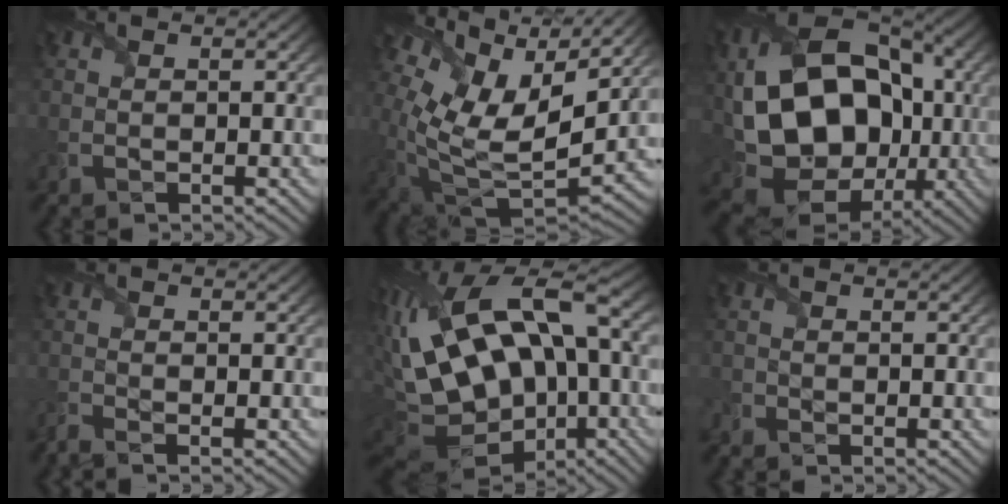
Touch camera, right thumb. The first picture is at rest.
{"total": 15.2, "force": [7.4, 7.3, 11.1], "torque": [-0.255, 0.016, 0.135]}
{"total": 19.1, "force": [-0.3, 14.0, 13.0], "torque": [-0.250, -0.027, 0.015]}
{"total": 1.7, "force": [-1.5, 0.1, 0.7], "torque": [-0.020, -0.011, -0.042]}
{"total": 21.9, "force": [0.4, 12.6, 18.0], "torque": [-0.367, -0.016, 0.024]}
{"total": 1.1, "force": [-0.9, 0.7, 0.2], "torque": [-0.007, -0.005, -0.020]}